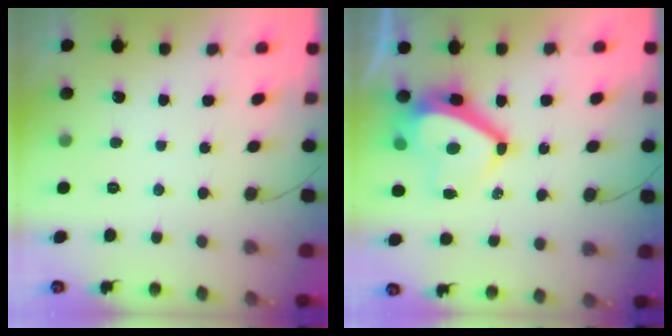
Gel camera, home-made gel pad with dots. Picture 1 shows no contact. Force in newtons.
{"total": 10.6, "press": 10.2, "slide": 2.7}